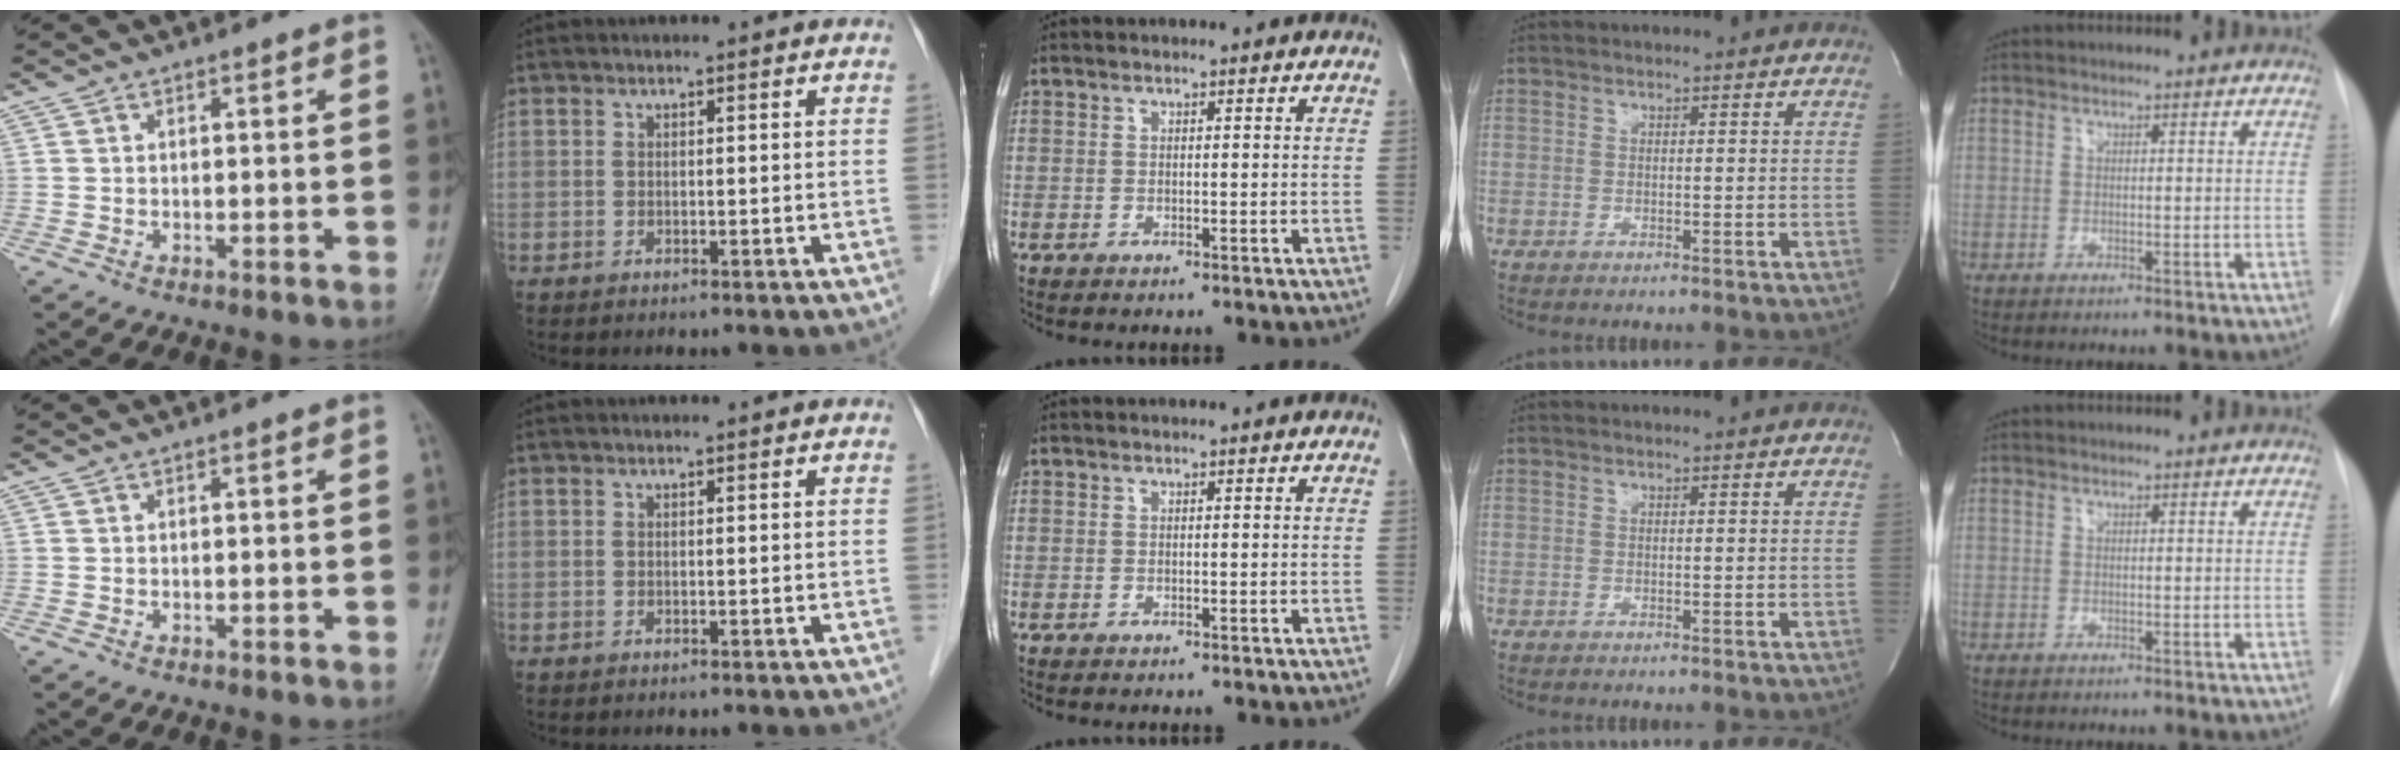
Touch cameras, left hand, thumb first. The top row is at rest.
{}